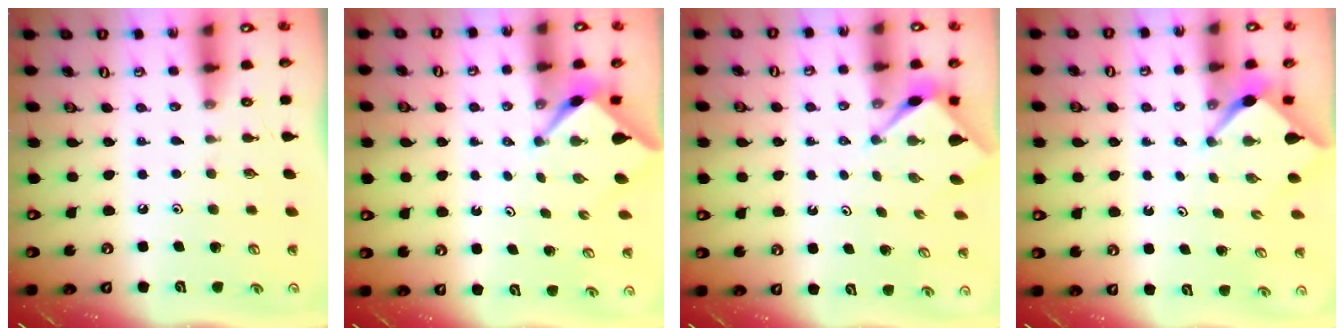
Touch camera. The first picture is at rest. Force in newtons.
{"total": 2.6, "press": 2.6, "slide": 0.4}
{"total": 3.1, "press": 3.1, "slide": 0.3}
{"total": 2.6, "press": 2.6, "slide": 0.3}